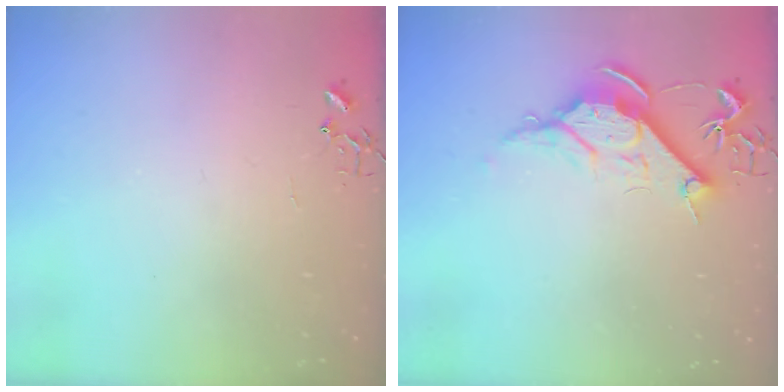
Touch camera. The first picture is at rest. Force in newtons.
{"total": 10.1, "press": 10.1, "slide": 0.6}